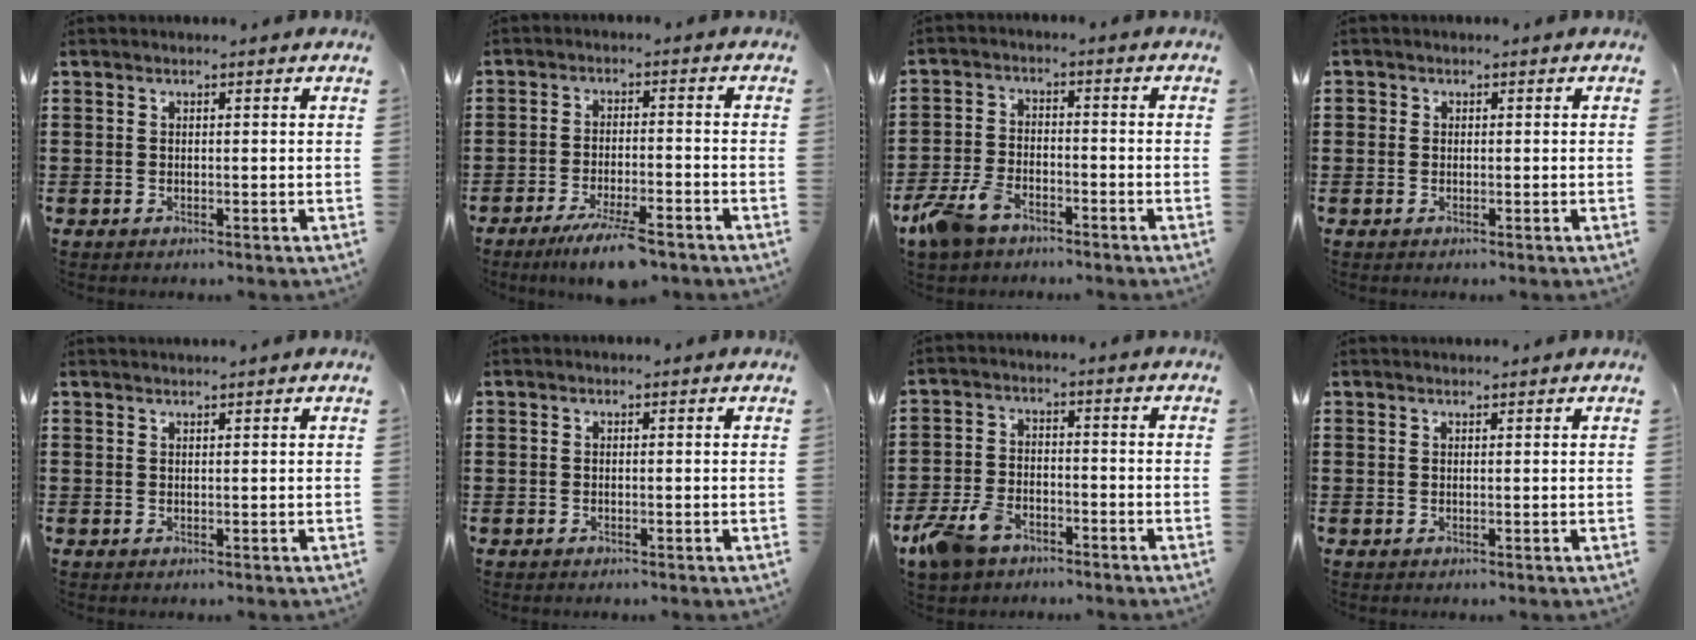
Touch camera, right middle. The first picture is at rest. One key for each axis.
{"total": 6.6, "fx": -5.1, "fy": 0.9, "fz": 4.1, "tx": -0.073, "ty": -0.009, "tz": -0.089}
{"total": 6.1, "fx": -4.3, "fy": 2.8, "fz": 3.1, "tx": -0.092, "ty": 0.000, "tz": -0.090}
{"total": 0.9, "fx": 0.1, "fy": 0.8, "fz": 0.1, "tx": 0.004, "ty": 0.003, "tz": -0.001}
{"total": 1.0, "fx": 0.9, "fy": -0.1, "fz": 0.0, "tx": -0.001, "ty": -0.004, "tz": 0.018}
{"total": 0.0}
{"total": 6.2, "fx": -4.4, "fy": 3.2, "fz": 3.0, "tx": -0.090, "ty": 0.002, "tz": -0.093}
{"total": 0.8, "fx": 0.7, "fy": 0.0, "fz": -0.1, "tx": 0.001, "ty": -0.002, "tz": 0.014}